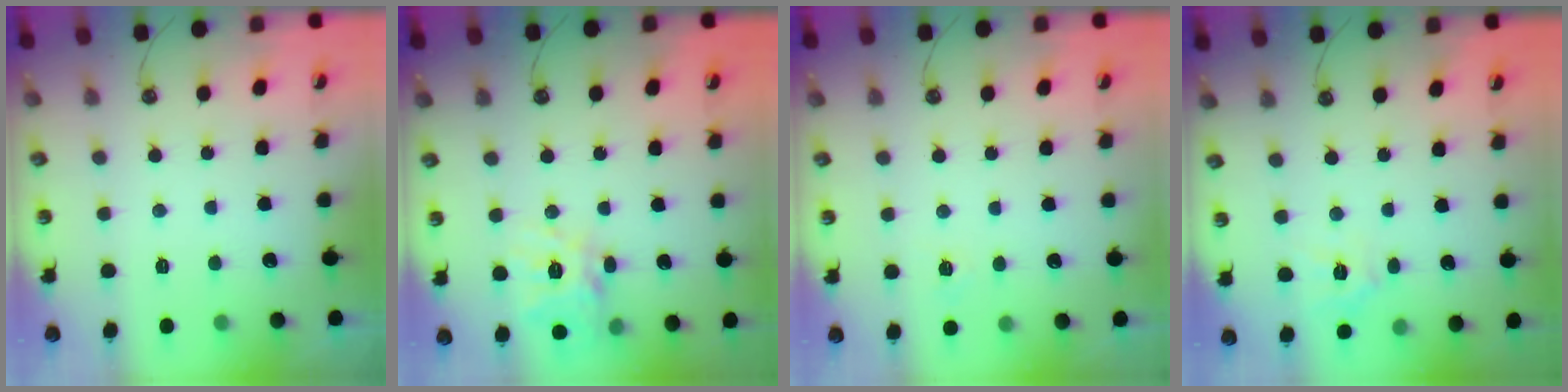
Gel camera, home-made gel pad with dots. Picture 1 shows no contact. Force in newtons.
{"total": 13.3, "press": 13.3, "slide": 1.2}
{"total": 4.4, "press": 4.3, "slide": 0.4}
{"total": 6.2, "press": 6.1, "slide": 0.5}